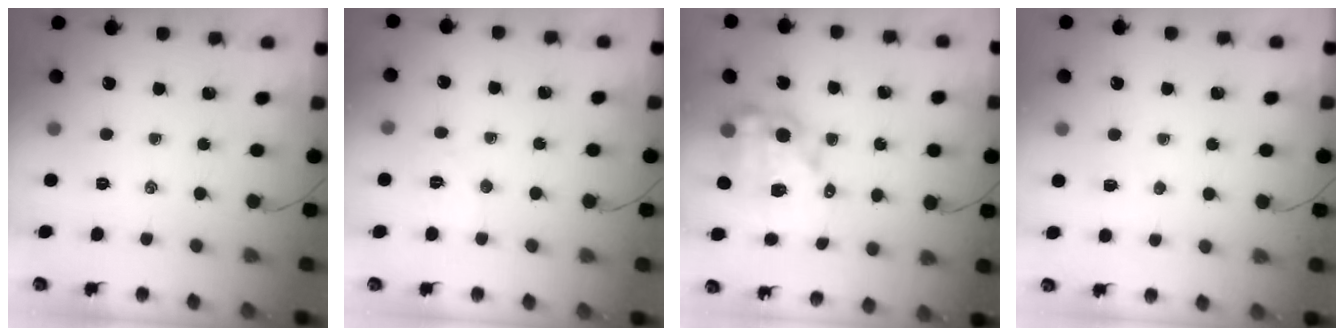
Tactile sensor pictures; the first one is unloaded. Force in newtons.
{"total": 4.8, "press": 4.7, "slide": 1.0}
{"total": 11.8, "press": 11.4, "slide": 3.0}
{"total": 1.2, "press": 1.1, "slide": 0.5}